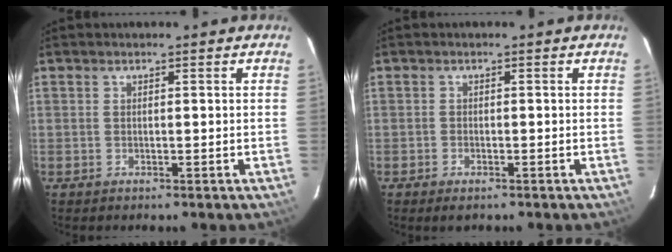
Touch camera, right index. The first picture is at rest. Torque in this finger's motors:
{"motor_torque": [0.25, -0.06, 0.00, 0.00]}